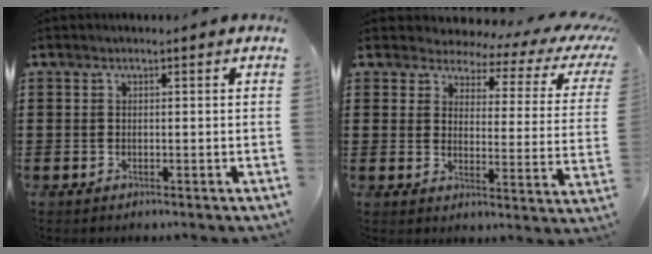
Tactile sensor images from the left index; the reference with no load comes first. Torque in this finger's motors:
{"motor_torque": [2.14, 0.00, 0.63, -0.01]}